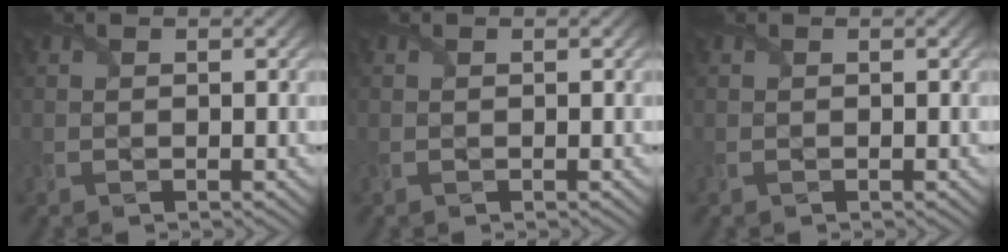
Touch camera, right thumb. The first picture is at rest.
{"total": 0.0}
{"total": 0.0}